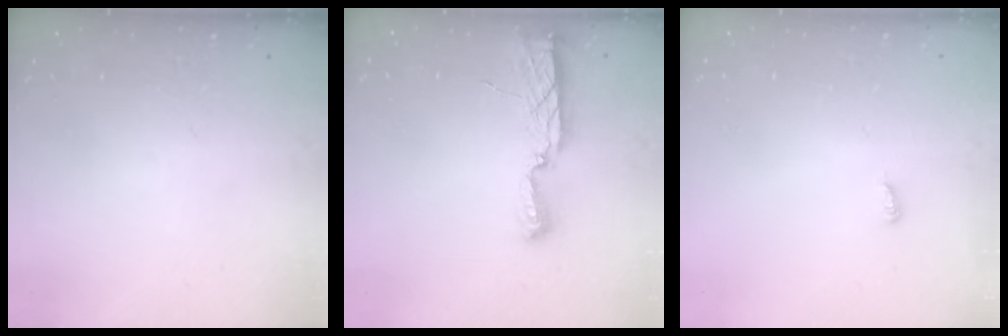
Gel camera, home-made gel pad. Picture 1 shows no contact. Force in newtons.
{"total": 8.1, "press": 8.0, "slide": 0.5}
{"total": 2.9, "press": 2.9, "slide": 0.3}